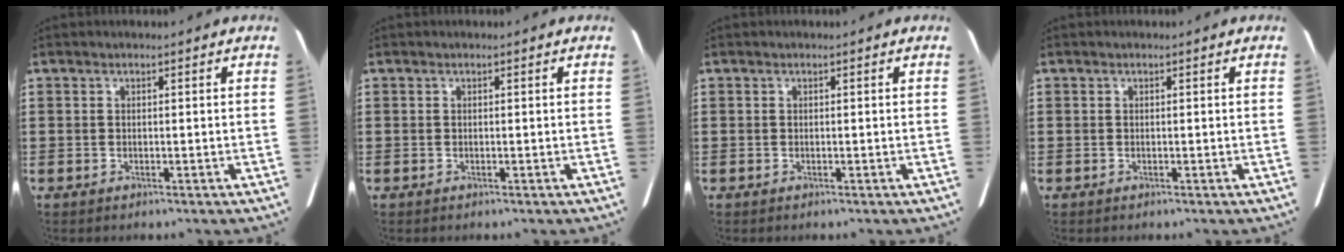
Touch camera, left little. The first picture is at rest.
{"total": 0.0}
{"total": 0.0}
{"total": 0.0}